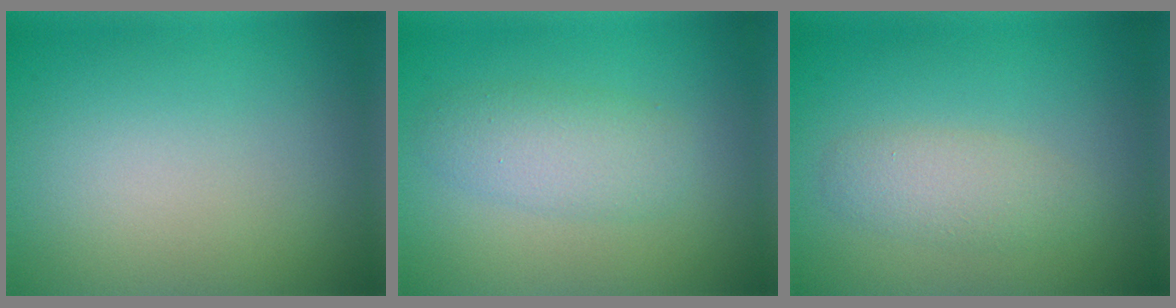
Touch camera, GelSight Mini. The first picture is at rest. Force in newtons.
{"total": 2.4, "press": 2.3, "slide": 0.1}
{"total": 2.3, "press": 2.3, "slide": 0.1}